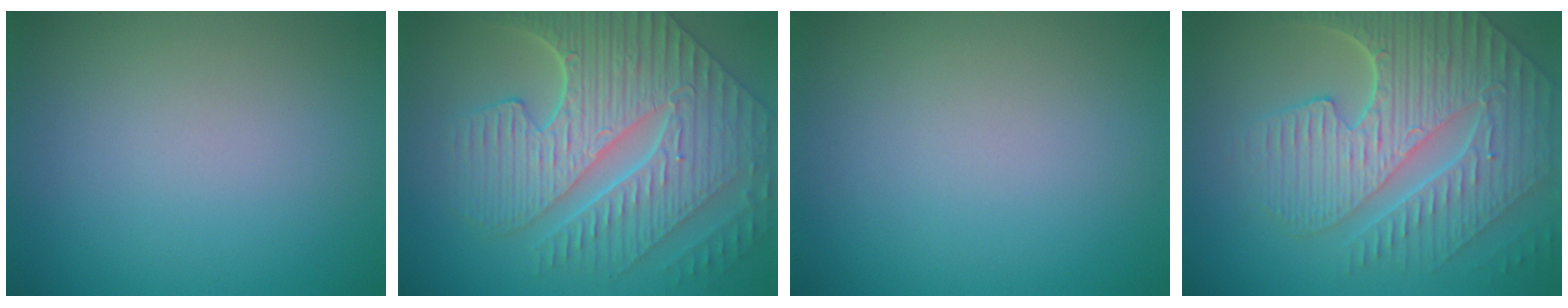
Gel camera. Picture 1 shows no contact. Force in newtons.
{"total": 10.2, "press": 7.0, "slide": 7.4}
{"total": 0.0}
{"total": 9.3, "press": 6.3, "slide": 6.8}